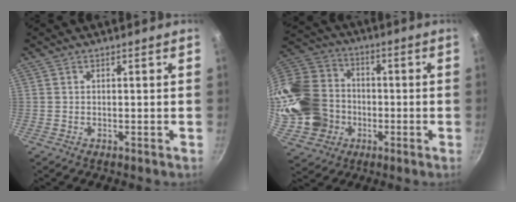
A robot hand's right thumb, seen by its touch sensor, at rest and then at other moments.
{"total": 21.5, "force": [-2.8, 18.4, 10.7], "torque": [-0.215, 0.039, -0.035]}